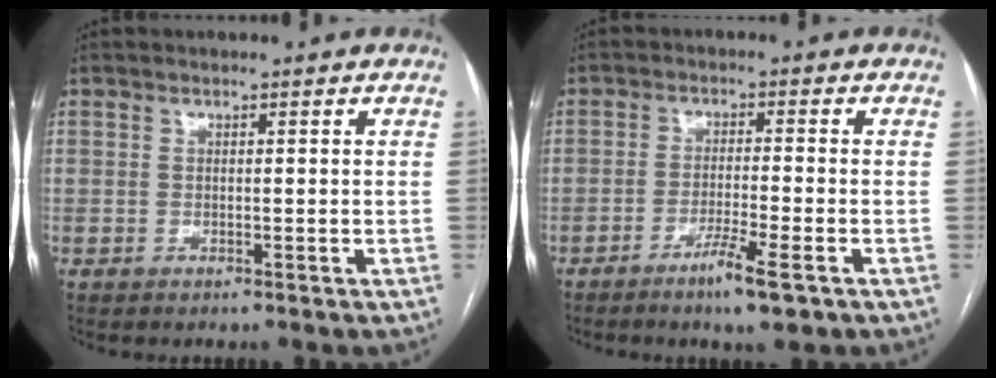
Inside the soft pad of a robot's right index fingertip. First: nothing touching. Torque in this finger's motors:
{"motor_torque": [-0.11, 0.33, -0.46, -0.04]}